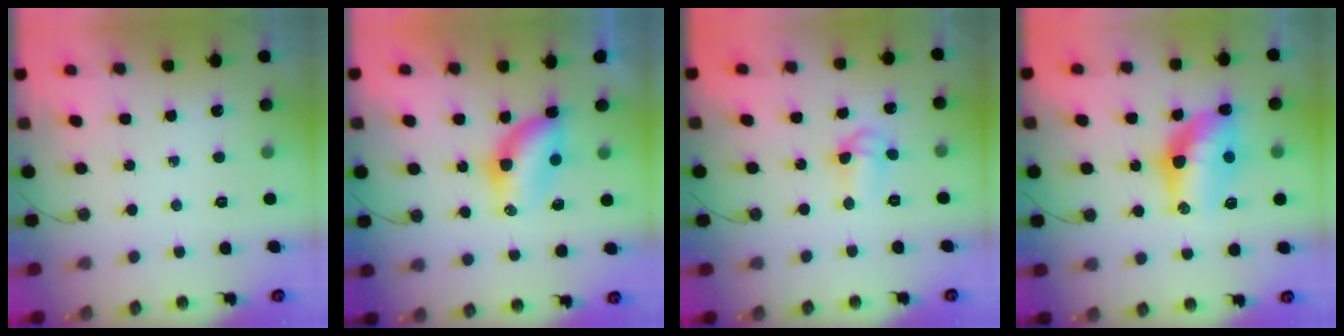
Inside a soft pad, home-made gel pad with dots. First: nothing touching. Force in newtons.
{"total": 6.3, "press": 6.3, "slide": 0.2}
{"total": 7.8, "press": 6.9, "slide": 3.6}
{"total": 12.2, "press": 12.1, "slide": 1.2}